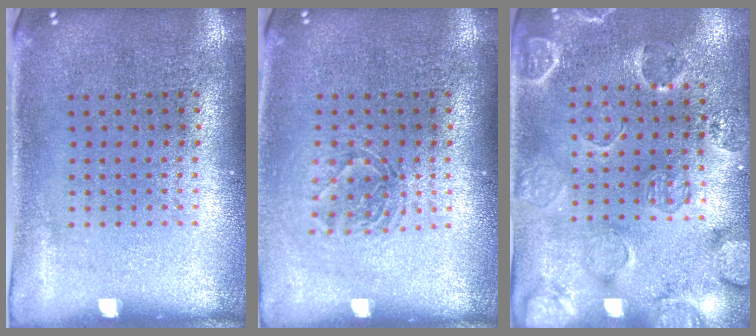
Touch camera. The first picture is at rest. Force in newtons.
{"total": 1.2, "press": 1.1, "slide": 0.6}
{"total": 2.5, "press": 2.0, "slide": 1.5}